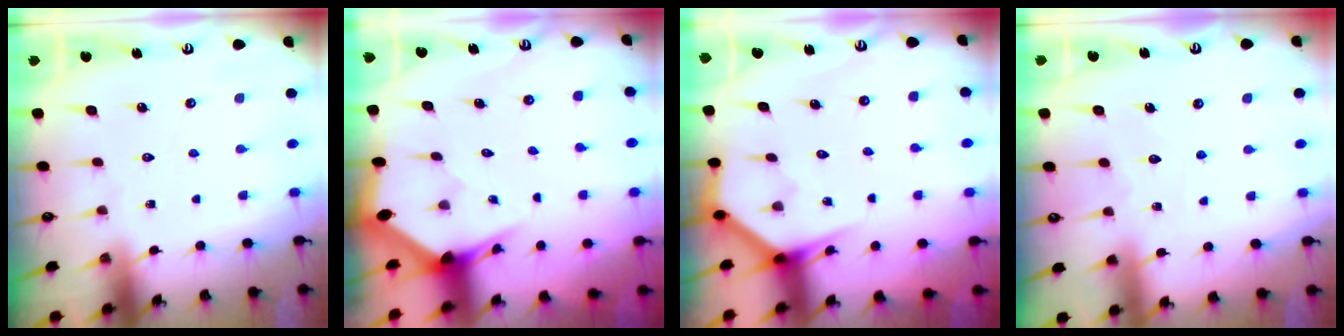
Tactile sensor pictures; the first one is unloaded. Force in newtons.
{"total": 3.1, "press": 3.1, "slide": 0.2}
{"total": 3.9, "press": 3.9, "slide": 0.2}
{"total": 4.8, "press": 4.8, "slide": 0.1}